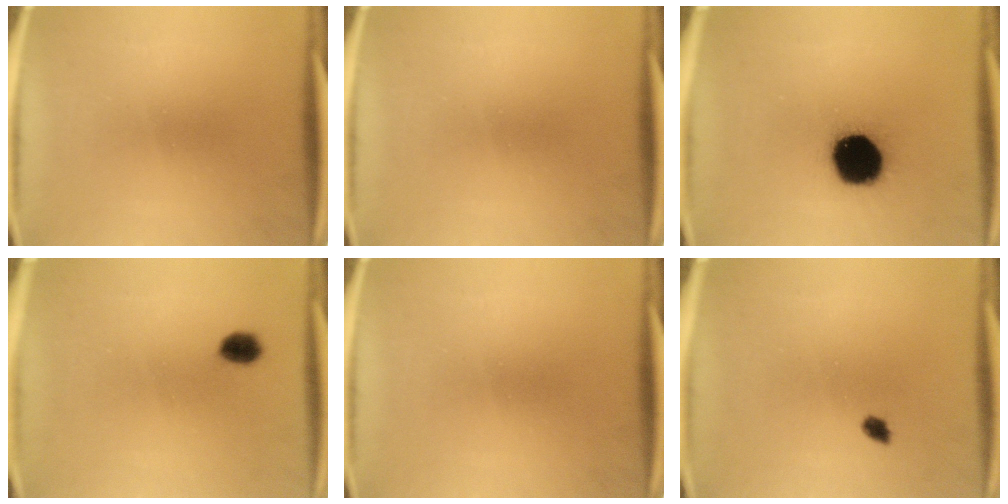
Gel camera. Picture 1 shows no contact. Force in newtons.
{"total": 0.0}
{"total": 19.2}
{"total": 3.2}
{"total": 0.0}
{"total": 1.5}